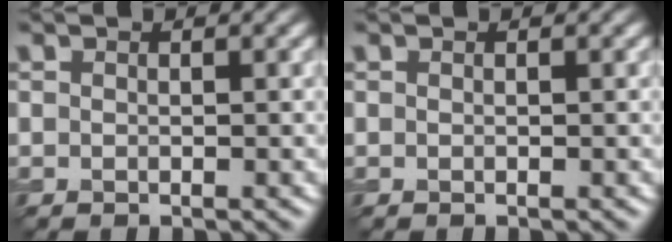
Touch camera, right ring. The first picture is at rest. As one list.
[{"total": 0.0}]